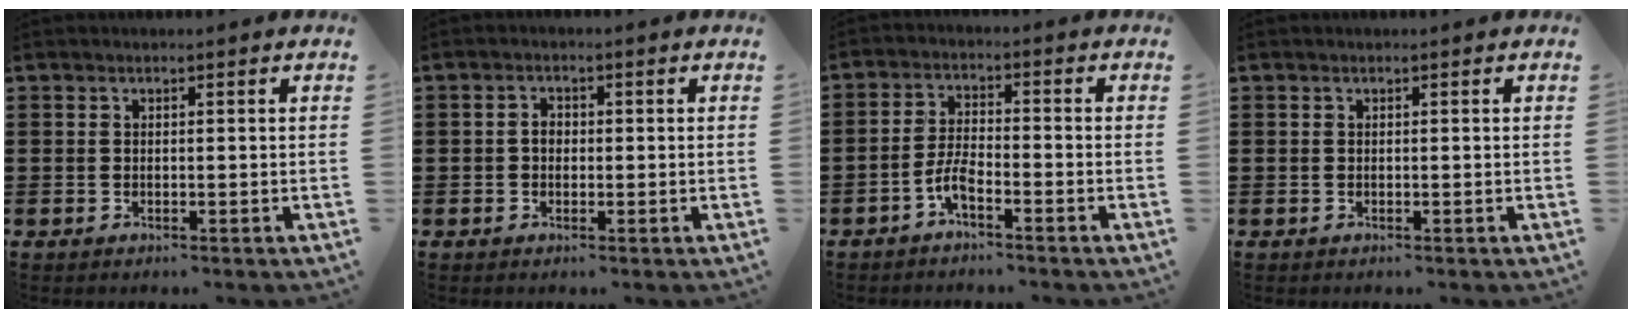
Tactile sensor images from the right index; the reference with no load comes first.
{"total": 1.7, "force": [-0.2, 1.2, 1.2], "torque": [-0.023, 0.005, -0.006]}
{"total": 3.9, "force": [-2.6, 0.9, 2.8], "torque": [-0.079, -0.003, -0.058]}
{"total": 0.0}